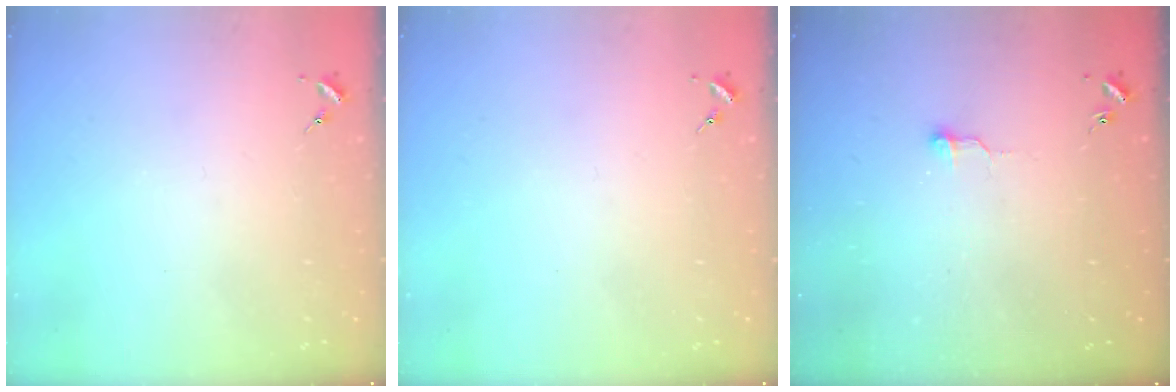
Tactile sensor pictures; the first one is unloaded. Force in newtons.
{"total": 0.0}
{"total": 5.7, "press": 5.7, "slide": 0.4}